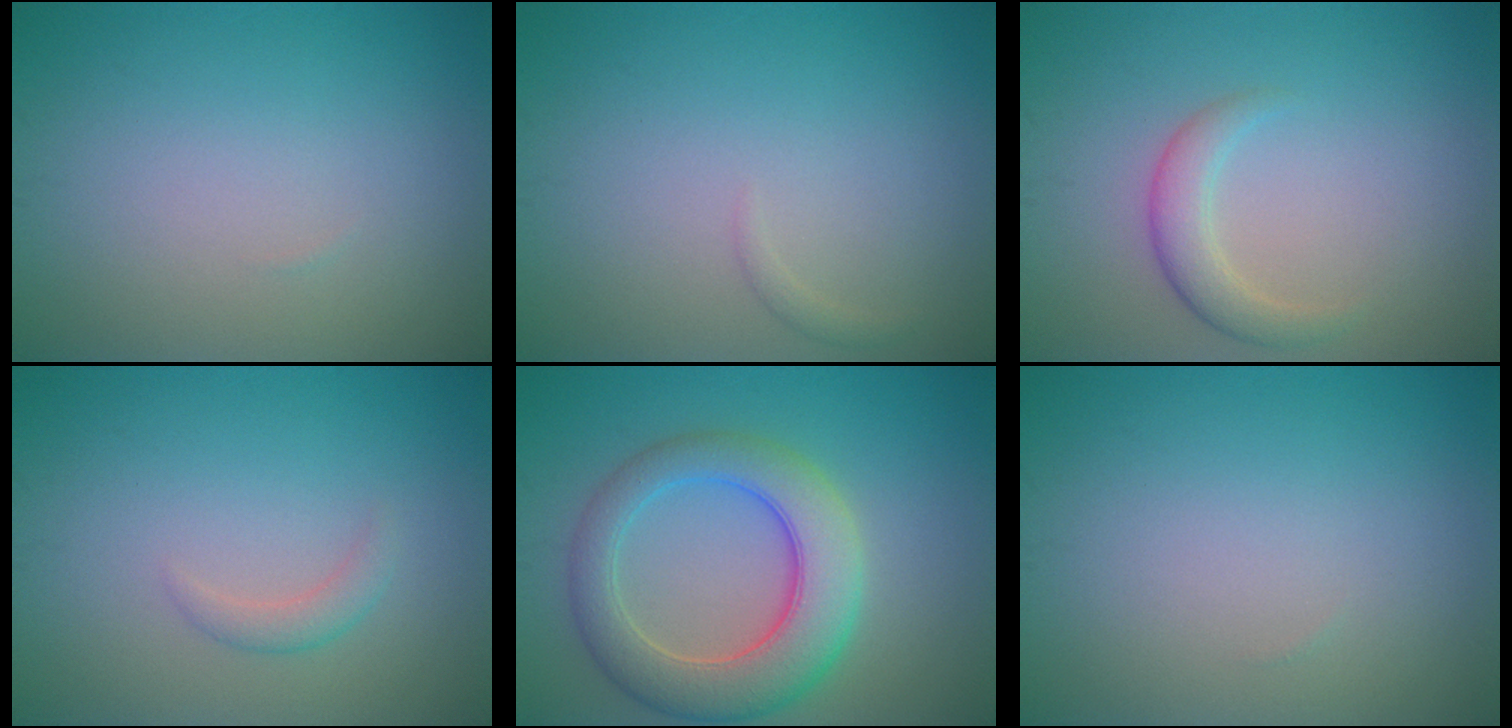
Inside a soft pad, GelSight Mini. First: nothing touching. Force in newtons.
{"total": 0.6, "press": 0.6, "slide": 0.1}
{"total": 2.4, "press": 2.4, "slide": 0.1}
{"total": 1.3, "press": 1.3, "slide": 0.1}
{"total": 7.3, "press": 7.2, "slide": 0.4}
{"total": 0.0}